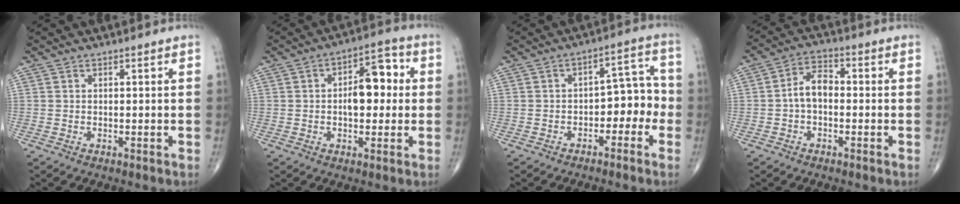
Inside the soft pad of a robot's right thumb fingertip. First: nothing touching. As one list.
[{"total": 9.5, "force": [0.6, 5.2, 7.9], "torque": [-0.089, 0.021, 0.002]}, {"total": 7.4, "force": [-2.7, 4.6, 5.1], "torque": [-0.033, 0.048, -0.044]}, {"total": 5.7, "force": [-0.7, 3.5, 4.4], "torque": [-0.068, 0.022, -0.022]}]